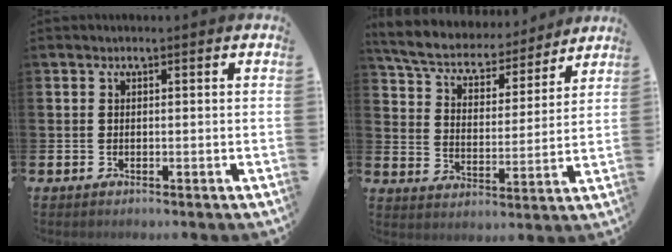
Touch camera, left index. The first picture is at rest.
{"total": 6.9, "force": [6.4, 1.9, 1.7], "torque": [-0.071, -0.045, 0.109]}